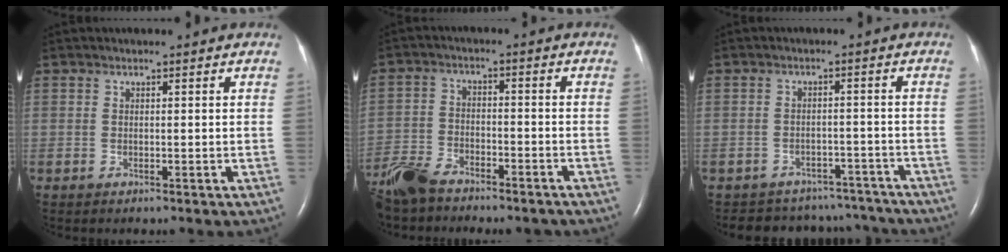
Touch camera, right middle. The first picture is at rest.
{"total": 10.9, "force": [-9.1, 4.0, 4.5], "torque": [-0.094, -0.008, -0.155]}
{"total": 11.2, "force": [-10.3, 4.5, 0.5], "torque": [-0.008, 0.030, -0.117]}